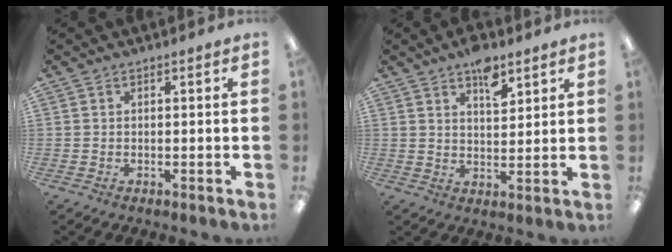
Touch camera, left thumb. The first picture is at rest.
{"total": 7.0, "force": [4.7, 3.3, 4.0], "torque": [-0.043, -0.028, 0.078]}